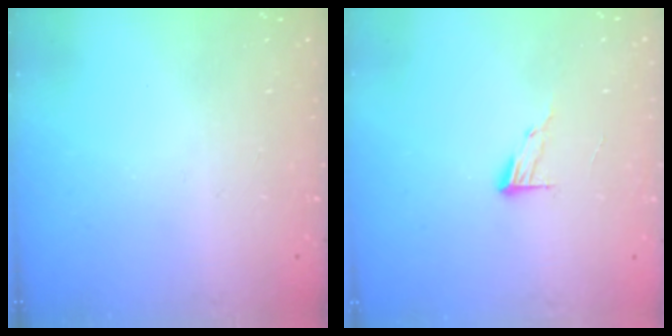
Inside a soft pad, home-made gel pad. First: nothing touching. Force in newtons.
{"total": 6.1, "press": 6.1, "slide": 0.5}